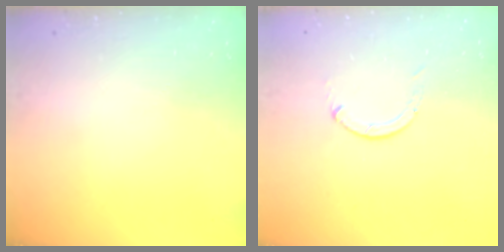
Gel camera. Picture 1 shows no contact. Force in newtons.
{"total": 0.0}